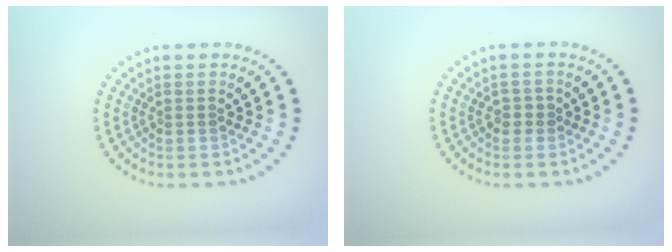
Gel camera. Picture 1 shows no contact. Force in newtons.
{"total": 0.6, "press": 0.6, "slide": 0.2}